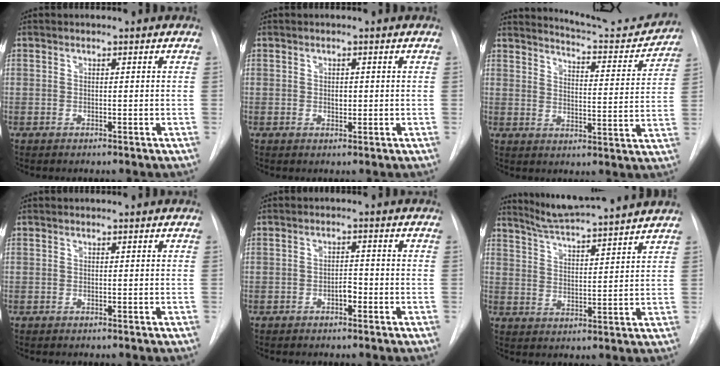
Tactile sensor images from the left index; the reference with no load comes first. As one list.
[{"total": 1.0, "force": [0.1, 0.6, 0.8], "torque": [-0.010, 0.000, 0.003]}, {"total": 14.2, "force": [13.8, 1.1, 3.0], "torque": [-0.043, -0.042, 0.171]}, {"total": 0.0}, {"total": 1.9, "force": [-1.0, 0.8, 1.4], "torque": [-0.019, 0.005, -0.017]}, {"total": 13.4, "force": [12.2, -0.4, 5.3], "torque": [-0.094, 0.012, 0.185]}]